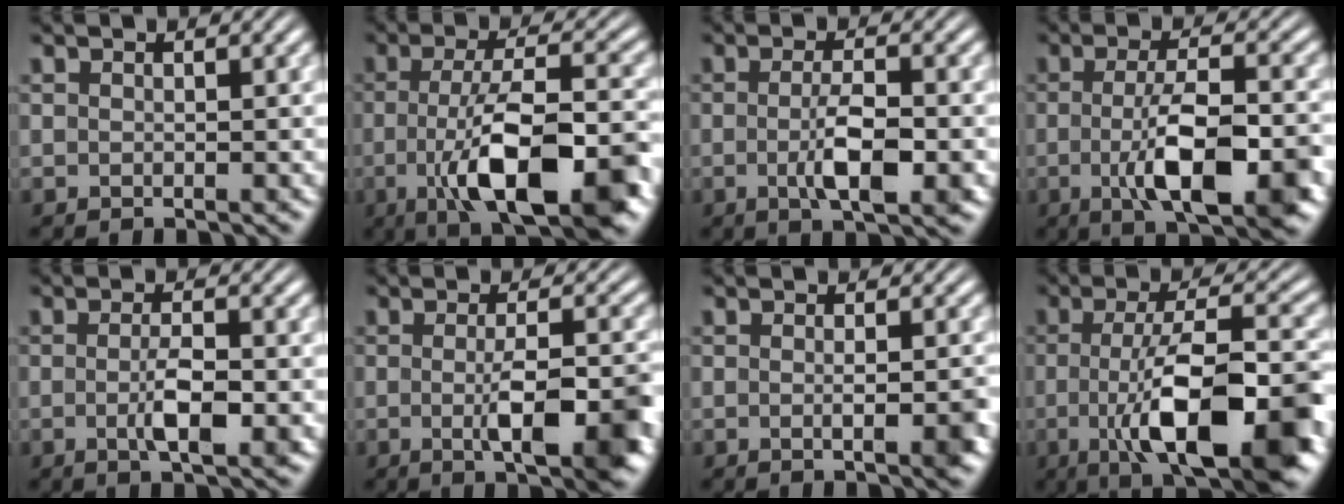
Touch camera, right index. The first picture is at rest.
{"total": 11.1, "force": [-3.7, 3.8, 9.7], "torque": [-0.155, -0.019, -0.050]}
{"total": 4.3, "force": [-1.1, 0.9, 4.0], "torque": [-0.071, -0.008, -0.017]}
{"total": 8.0, "force": [-2.1, 2.4, 7.4], "torque": [-0.122, -0.010, -0.030]}
{"total": 3.4, "force": [-1.1, 0.7, 3.2], "torque": [-0.058, -0.007, -0.017]}
{"total": 6.6, "force": [-2.0, 1.5, 6.1], "torque": [-0.093, -0.013, -0.032]}
{"total": 2.4, "force": [-1.0, 0.3, 2.1], "torque": [-0.029, -0.001, -0.018]}
{"total": 12.2, "force": [-3.6, 4.2, 10.9], "torque": [-0.167, -0.019, -0.048]}